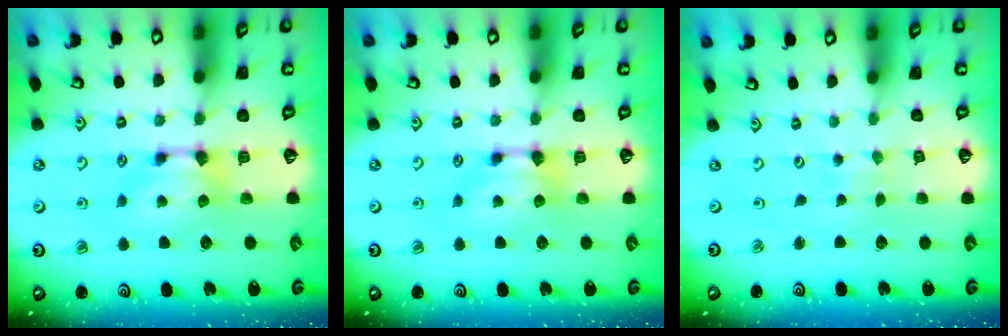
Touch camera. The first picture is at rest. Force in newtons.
{"total": 0.0}
{"total": 5.8, "press": 5.8, "slide": 0.3}